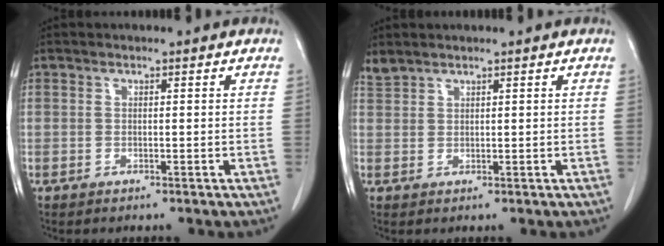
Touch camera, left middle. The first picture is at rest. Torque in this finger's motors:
{"motor_torque": [0.08, -0.08, -0.08, -0.01]}